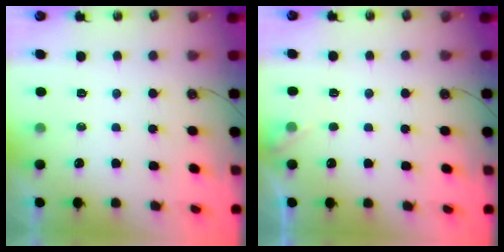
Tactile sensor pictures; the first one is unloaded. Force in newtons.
{"total": 4.2, "press": 4.2, "slide": 0.5}